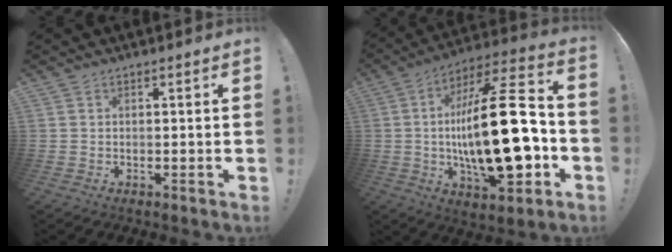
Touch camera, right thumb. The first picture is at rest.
{"total": 28.4, "force": [-2.9, 9.9, 26.4], "torque": [-0.455, 0.012, -0.054]}